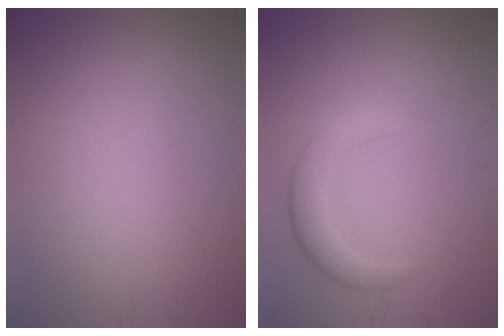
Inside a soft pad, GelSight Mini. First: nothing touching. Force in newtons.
{"total": 2.8, "press": 2.8, "slide": 0.2}